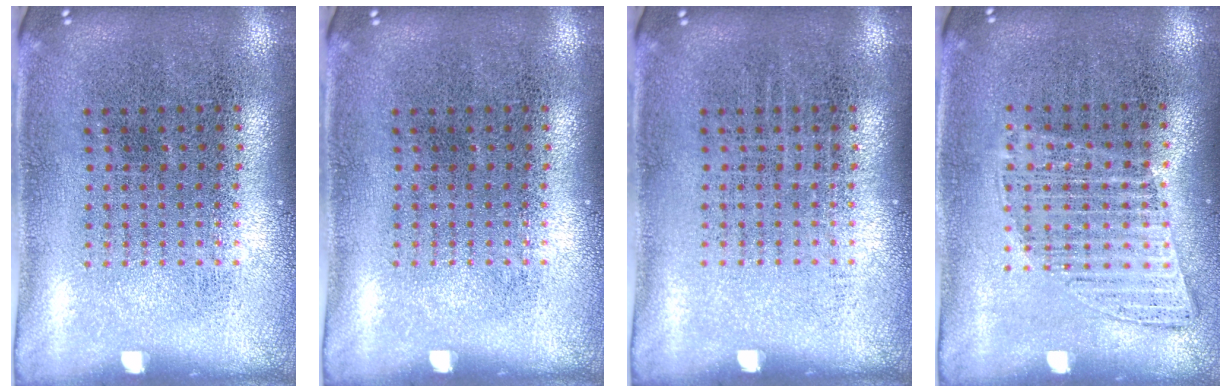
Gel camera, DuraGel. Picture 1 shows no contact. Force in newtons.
{"total": 0.0}
{"total": 0.0}
{"total": 1.0, "press": 1.0, "slide": 0.3}